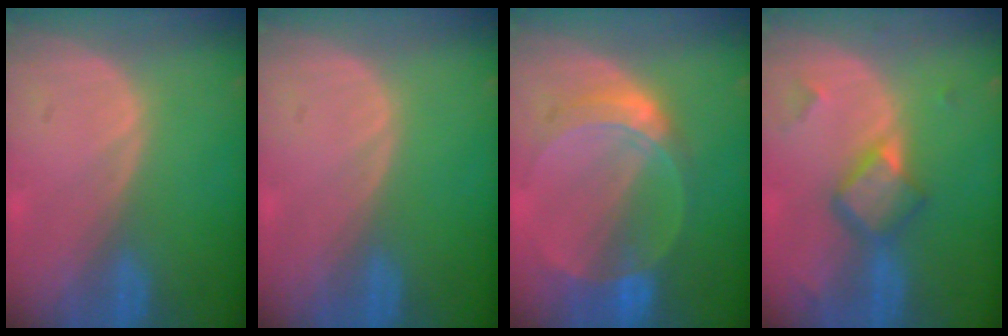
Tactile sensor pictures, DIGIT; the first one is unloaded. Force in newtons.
{"total": 0.0}
{"total": 7.1, "press": 6.2, "slide": 3.4}
{"total": 5.7, "press": 4.9, "slide": 2.8}